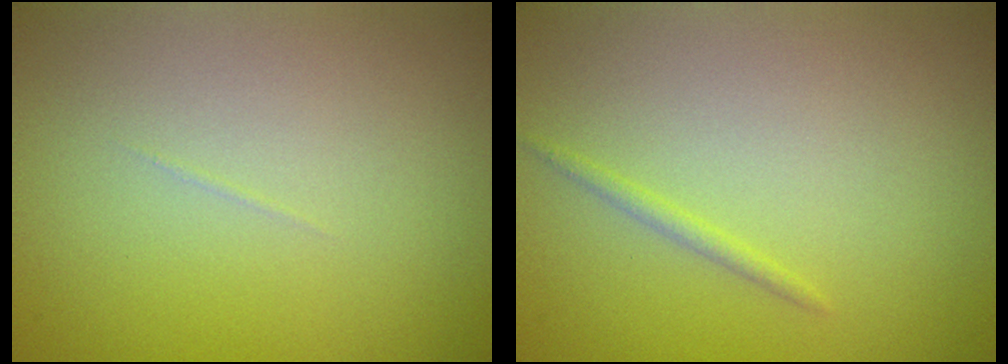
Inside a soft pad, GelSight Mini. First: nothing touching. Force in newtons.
{"total": 0.8, "press": 0.8, "slide": 0.0}